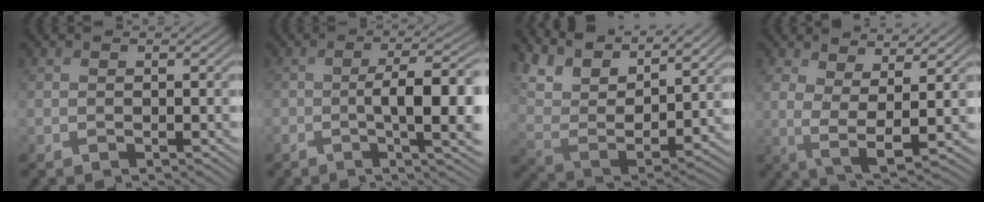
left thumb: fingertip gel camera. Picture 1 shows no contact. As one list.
[{"total": 9.3, "force": [-1.5, 2.5, 8.9], "torque": [-0.135, -0.001, -0.022]}, {"total": 13.1, "force": [9.9, 4.6, 7.1], "torque": [-0.189, 0.000, 0.164]}, {"total": 5.9, "force": [2.4, 1.8, 5.1], "torque": [-0.116, -0.003, 0.045]}]